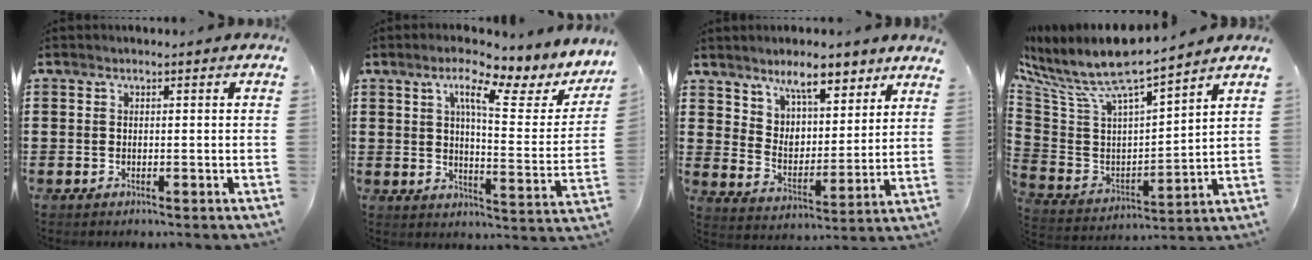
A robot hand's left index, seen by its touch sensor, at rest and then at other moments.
{"total": 9.6, "force": [6.2, 1.5, 7.3], "torque": [-0.128, -0.033, 0.094]}
{"total": 7.4, "force": [6.7, 1.9, 2.4], "torque": [-0.053, -0.032, 0.120]}
{"total": 8.8, "force": [7.6, 1.5, 4.2], "torque": [-0.120, -0.056, 0.128]}